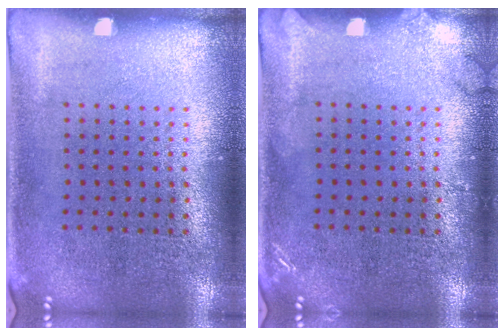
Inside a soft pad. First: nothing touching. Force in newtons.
{"total": 1.2, "press": 1.1, "slide": 0.2}